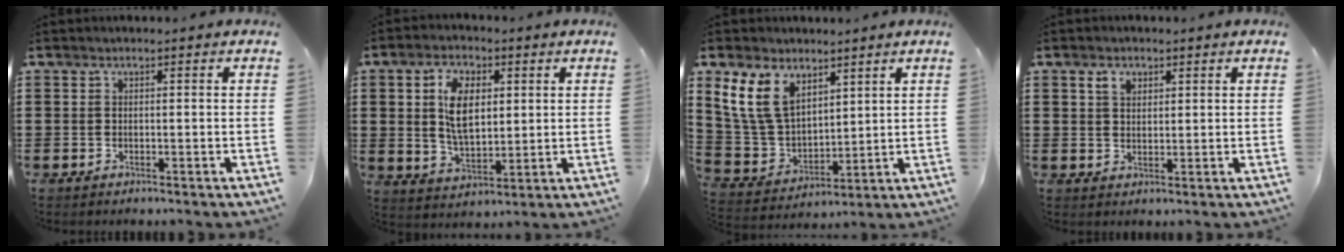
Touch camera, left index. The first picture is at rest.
{"total": 8.2, "force": [1.9, 4.5, 6.6], "torque": [-0.136, 0.005, 0.027]}
{"total": 10.3, "force": [5.8, 6.3, 5.7], "torque": [-0.158, 0.000, 0.109]}
{"total": 2.5, "force": [1.4, 1.6, 1.2], "torque": [-0.029, 0.005, 0.026]}